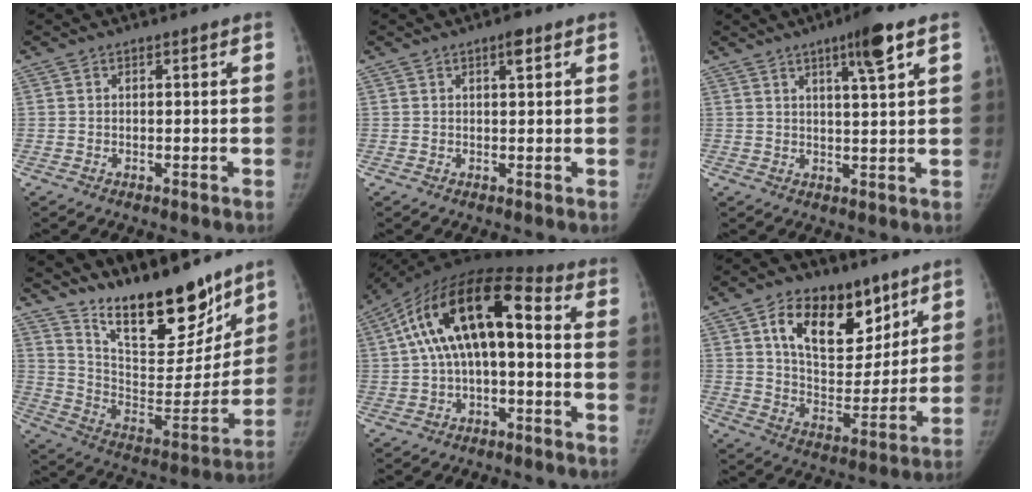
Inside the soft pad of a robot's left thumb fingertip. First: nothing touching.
{"total": 2.3, "force": [1.3, 0.7, 1.8], "torque": [-0.024, -0.004, 0.017]}
{"total": 7.0, "force": [3.9, 0.6, 5.8], "torque": [-0.090, -0.018, 0.061]}
{"total": 22.9, "force": [17.5, 7.7, 12.6], "torque": [-0.147, -0.106, 0.292]}
{"total": 17.3, "force": [1.2, 7.9, 15.3], "torque": [-0.270, 0.059, 0.011]}
{"total": 17.7, "force": [9.3, 10.2, 11.1], "torque": [-0.124, -0.050, 0.162]}